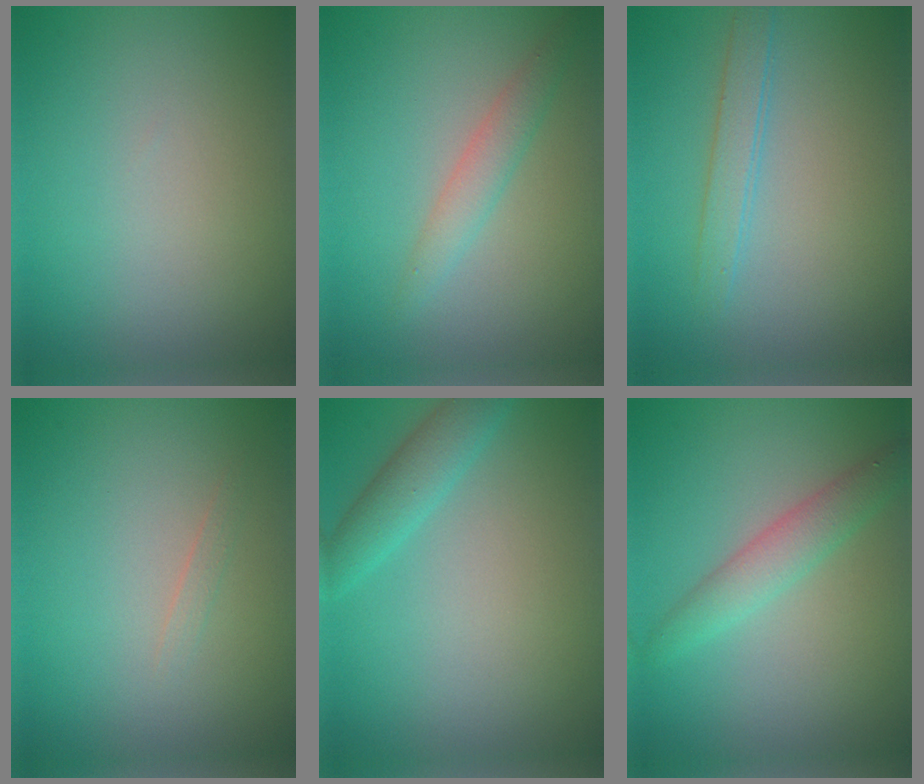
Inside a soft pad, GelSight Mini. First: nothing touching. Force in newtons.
{"total": 2.1, "press": 2.1, "slide": 0.1}
{"total": 1.9, "press": 1.9, "slide": 0.1}
{"total": 0.6, "press": 0.6, "slide": 0.0}
{"total": 2.1, "press": 2.1, "slide": 0.2}
{"total": 2.8, "press": 2.8, "slide": 0.0}